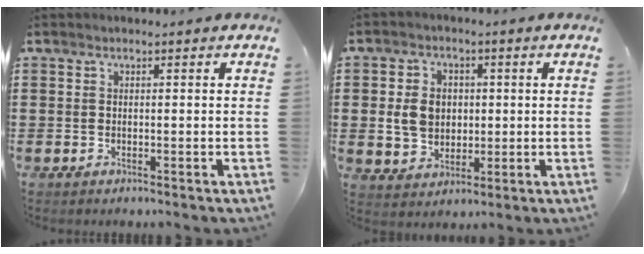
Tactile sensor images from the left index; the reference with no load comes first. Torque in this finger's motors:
{"motor_torque": [0.89, -0.25, 0.39, 0.09]}